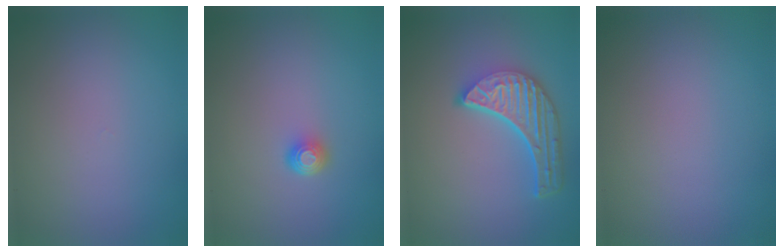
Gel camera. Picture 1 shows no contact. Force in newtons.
{"total": 1.4, "press": 1.1, "slide": 1.0}
{"total": 5.7, "press": 4.2, "slide": 3.9}
{"total": 0.0}